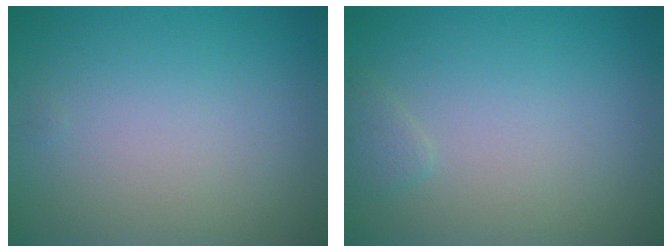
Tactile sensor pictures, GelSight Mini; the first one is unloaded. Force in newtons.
{"total": 0.9, "press": 0.9, "slide": 0.1}